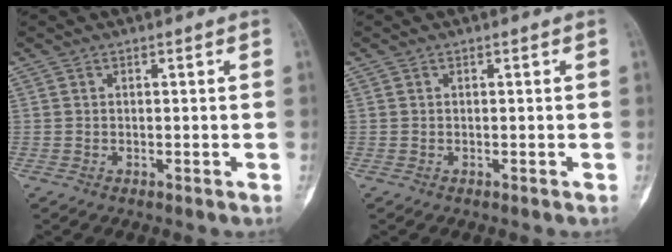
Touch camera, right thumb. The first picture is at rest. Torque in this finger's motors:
{"motor_torque": [0.05, -0.05, 0.08, 0.00, 0.02]}